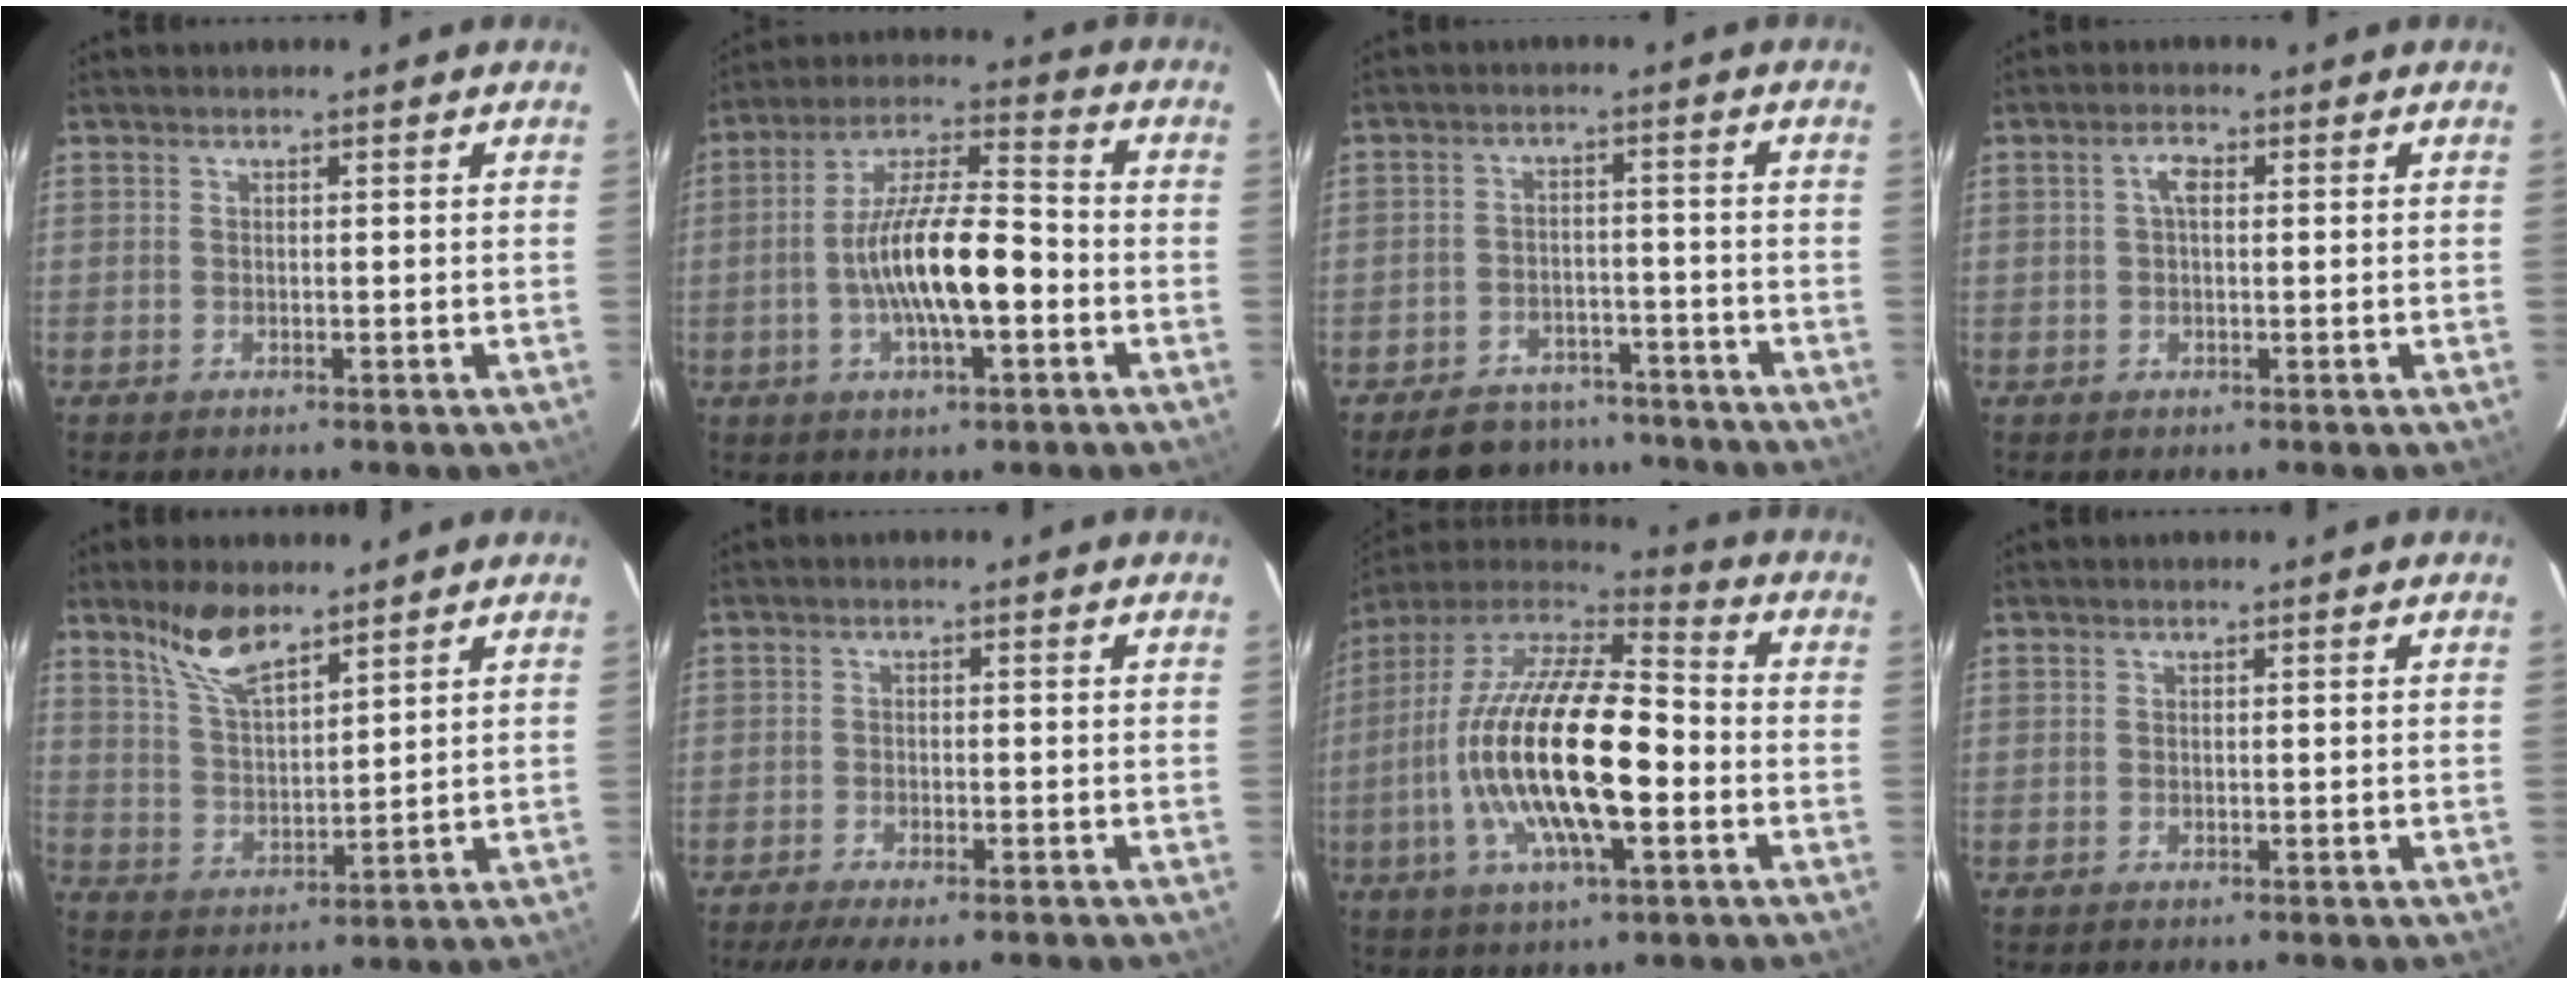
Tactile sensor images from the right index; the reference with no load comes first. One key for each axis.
{"total": 13.7, "fx": -3.3, "fy": 3.7, "fz": 12.8, "tx": -0.239, "ty": 0.006, "tz": -0.061}
{"total": 12.1, "fx": -10.2, "fy": 5.6, "fz": 3.4, "tx": -0.090, "ty": 0.021, "tz": -0.133}
{"total": 2.5, "fx": 0.5, "fy": 1.1, "fz": 2.1, "tx": -0.043, "ty": 0.009, "tz": 0.008}
{"total": 9.2, "fx": 6.9, "fy": 2.9, "fz": 5.3, "tx": -0.102, "ty": 0.007, "tz": 0.142}
{"total": 7.2, "fx": -5.7, "fy": 1.5, "fz": 4.1, "tx": -0.098, "ty": -0.024, "tz": -0.090}
{"total": 23.1, "fx": -4.0, "fy": 7.5, "fz": 21.5, "tx": -0.407, "ty": -0.017, "tz": -0.081}
{"total": 0.0}